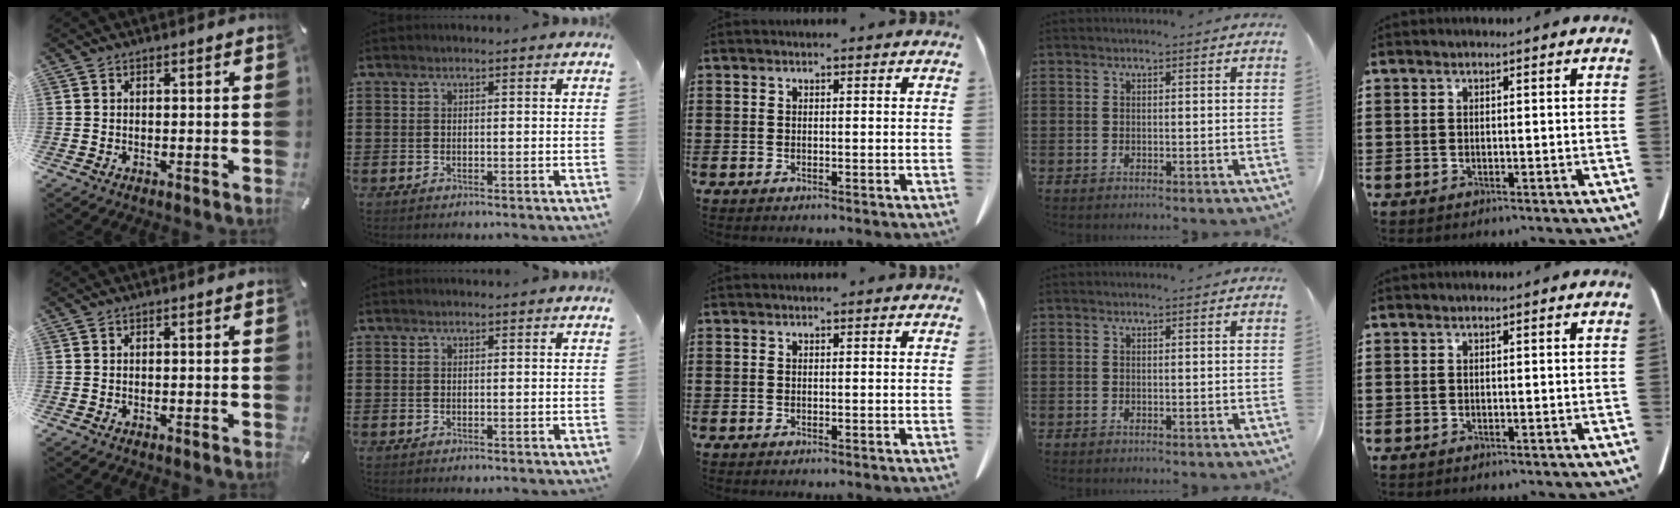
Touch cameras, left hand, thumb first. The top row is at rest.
{}